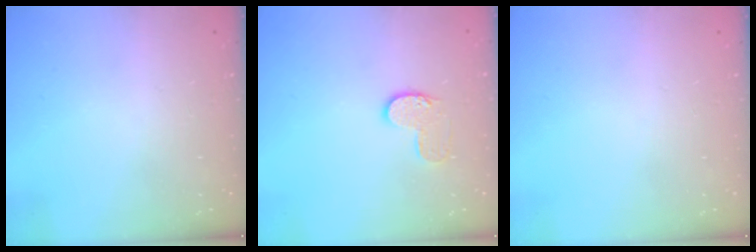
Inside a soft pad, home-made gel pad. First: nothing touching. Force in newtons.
{"total": 7.4, "press": 7.4, "slide": 0.2}
{"total": 0.0}